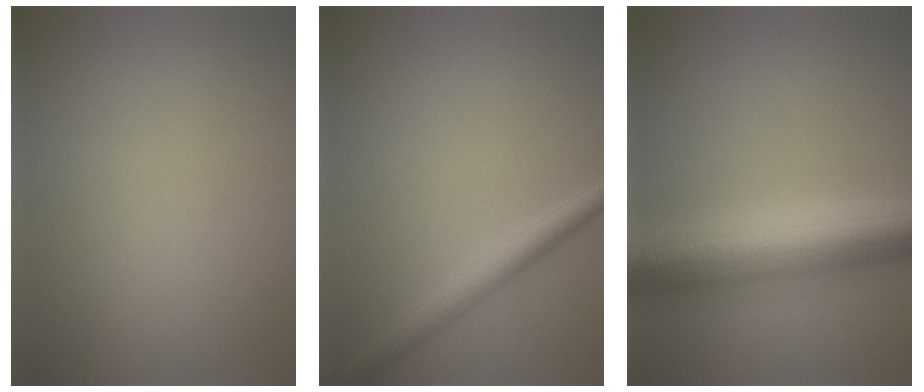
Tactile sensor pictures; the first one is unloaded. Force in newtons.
{"total": 2.9, "press": 2.9, "slide": 0.1}
{"total": 10.0, "press": 10.0, "slide": 0.2}